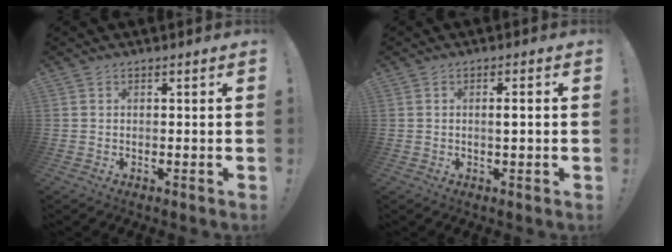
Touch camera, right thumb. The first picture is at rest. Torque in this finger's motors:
{"motor_torque": [0.18, -0.34, 0.01, 0.21, 0.10]}